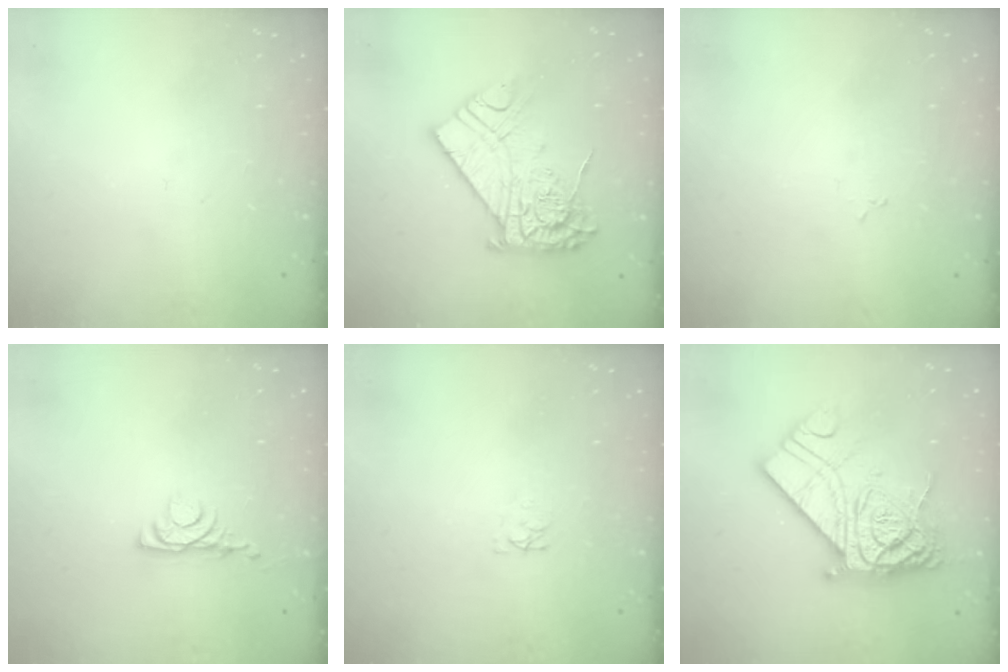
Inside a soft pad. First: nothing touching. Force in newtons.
{"total": 15.9, "press": 15.8, "slide": 1.4}
{"total": 1.9, "press": 1.9, "slide": 0.3}
{"total": 4.0, "press": 3.9, "slide": 0.6}
{"total": 3.4, "press": 3.4, "slide": 0.4}
{"total": 19.9, "press": 19.8, "slide": 2.2}